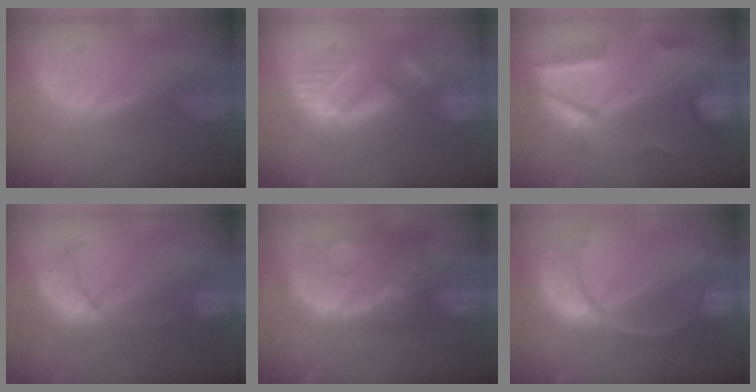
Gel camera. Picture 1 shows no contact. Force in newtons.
{"total": 9.1, "press": 8.9, "slide": 1.9}
{"total": 7.3, "press": 7.2, "slide": 0.7}
{"total": 8.1, "press": 7.9, "slide": 2.0}
{"total": 13.8, "press": 11.2, "slide": 8.1}
{"total": 11.1, "press": 9.3, "slide": 6.1}